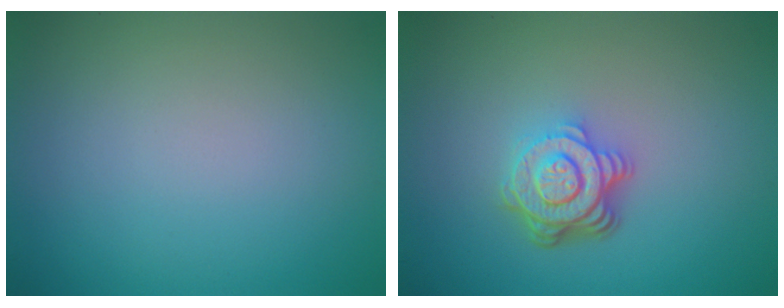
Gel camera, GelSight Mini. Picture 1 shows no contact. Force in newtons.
{"total": 4.7, "press": 3.4, "slide": 3.3}